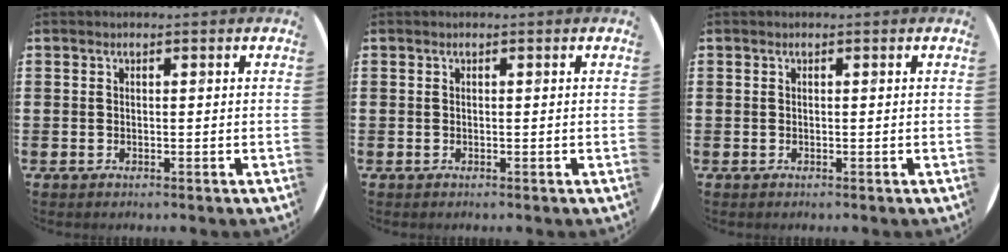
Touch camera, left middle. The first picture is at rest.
{"total": 0.0}
{"total": 0.0}